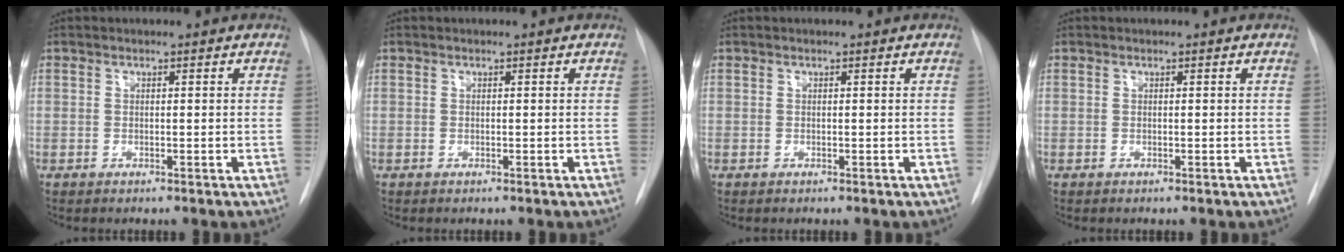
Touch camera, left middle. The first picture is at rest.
{"total": 0.0}
{"total": 0.0}
{"total": 0.0}